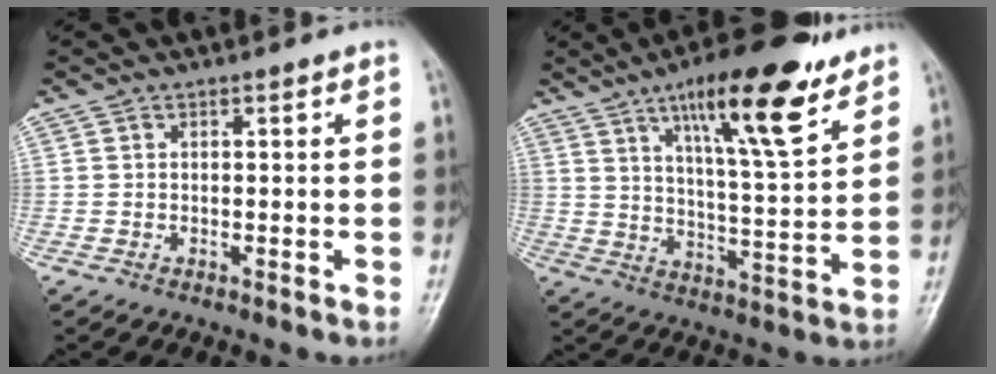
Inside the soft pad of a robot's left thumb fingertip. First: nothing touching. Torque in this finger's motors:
{"motor_torque": [0.52, 0.52, 1.58, -1.19, 0.28]}